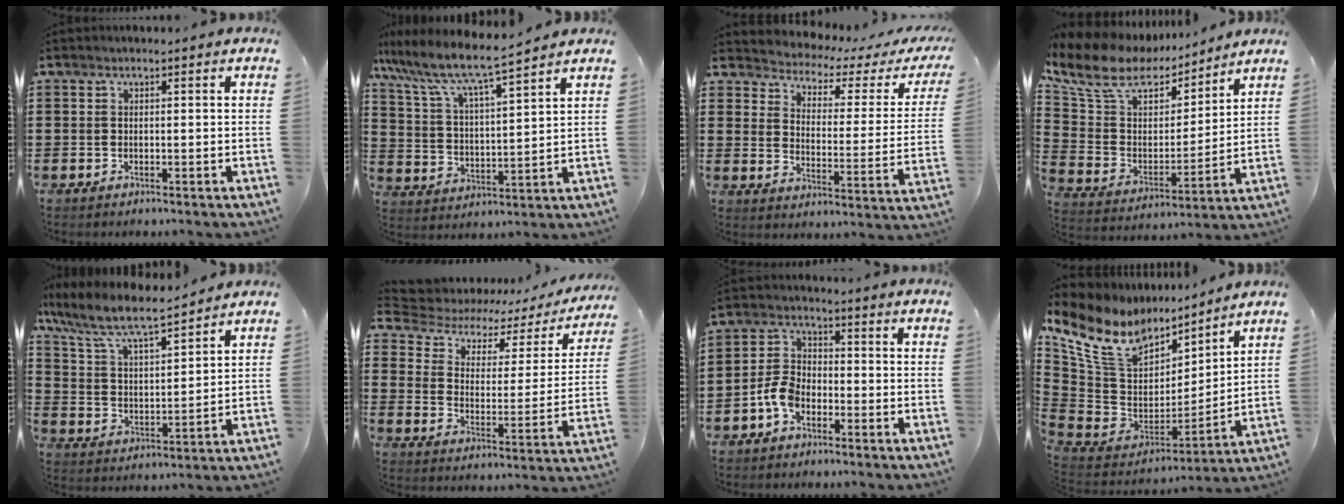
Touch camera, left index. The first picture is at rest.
{"total": 7.0, "force": [6.2, 0.2, 3.2], "torque": [-0.089, -0.037, 0.099]}
{"total": 2.3, "force": [2.0, 1.0, 0.7], "torque": [-0.032, -0.020, 0.022]}
{"total": 10.5, "force": [7.9, 5.0, 4.6], "torque": [-0.130, -0.036, 0.140]}
{"total": 8.0, "force": [6.9, 1.1, 3.9], "torque": [-0.105, -0.036, 0.116]}
{"total": 4.5, "force": [2.9, 2.4, 2.4], "torque": [-0.068, -0.017, 0.041]}
{"total": 5.1, "force": [-2.8, 3.0, 3.1], "torque": [-0.090, 0.003, -0.062]}
{"total": 12.2, "force": [8.0, 7.0, 5.9], "torque": [-0.170, -0.045, 0.144]}